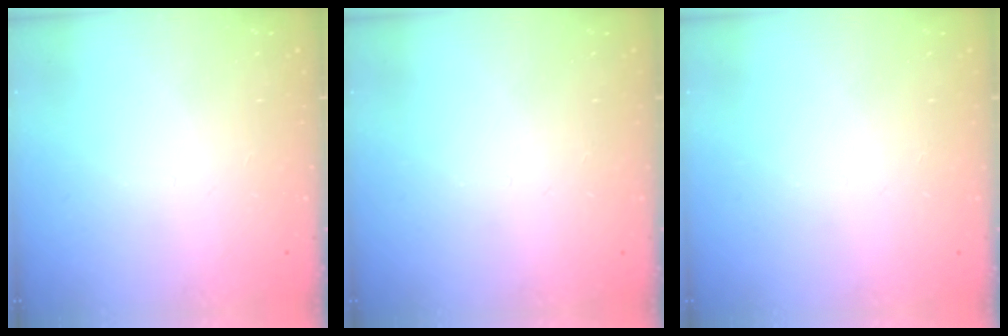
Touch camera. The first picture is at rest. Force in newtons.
{"total": 0.0}
{"total": 0.0}